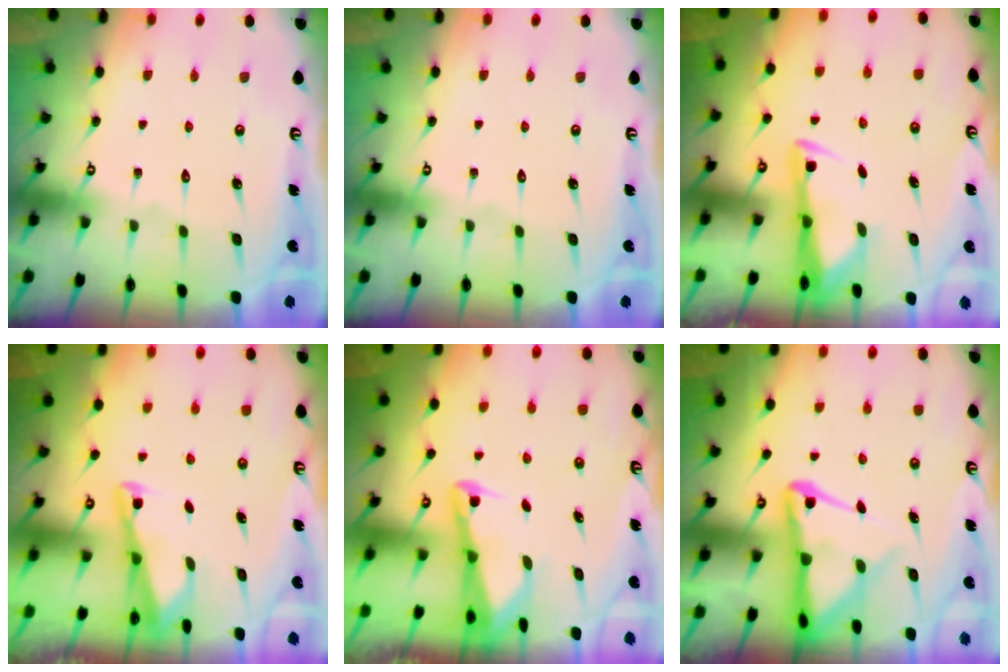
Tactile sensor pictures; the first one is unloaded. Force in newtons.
{"total": 0.0}
{"total": 3.2, "press": 3.1, "slide": 0.8}
{"total": 2.9, "press": 2.9, "slide": 0.4}
{"total": 2.7, "press": 2.6, "slide": 0.6}
{"total": 9.4, "press": 9.3, "slide": 1.2}